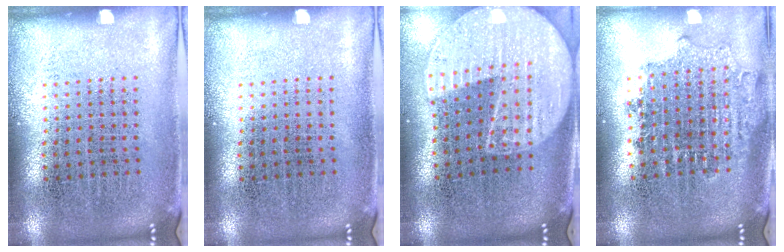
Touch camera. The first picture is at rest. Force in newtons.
{"total": 0.0}
{"total": 2.3, "press": 2.0, "slide": 1.1}
{"total": 1.7, "press": 1.3, "slide": 1.0}